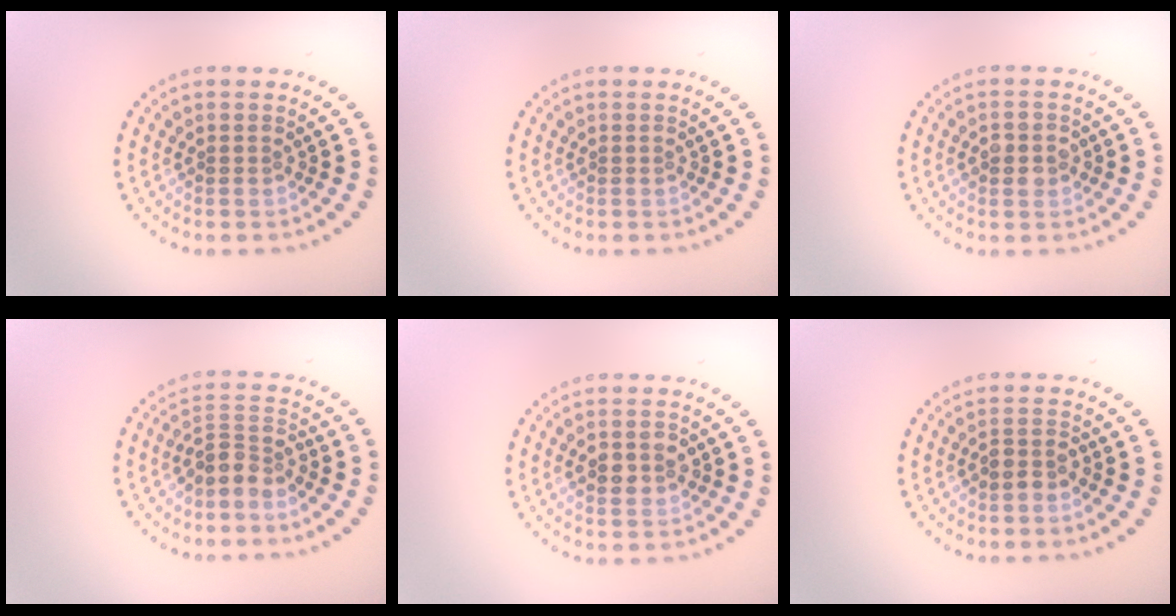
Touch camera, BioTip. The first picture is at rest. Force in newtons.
{"total": 0.0}
{"total": 1.8, "press": 1.8, "slide": 0.2}
{"total": 2.6, "press": 2.0, "slide": 1.6}
{"total": 3.0, "press": 3.0, "slide": 0.2}
{"total": 1.5, "press": 1.3, "slide": 0.8}